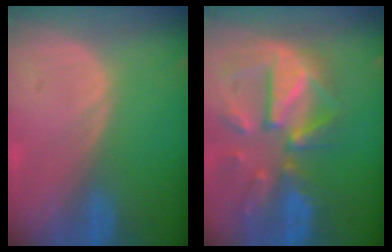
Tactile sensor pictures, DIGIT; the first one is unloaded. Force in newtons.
{"total": 12.1, "press": 10.5, "slide": 5.9}